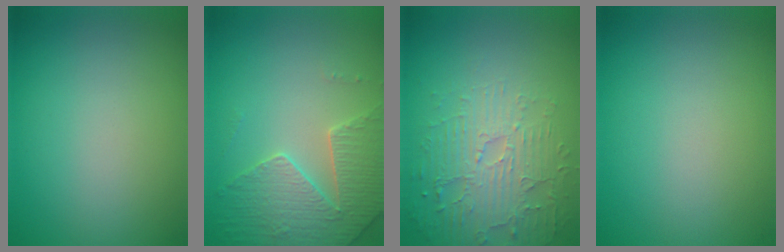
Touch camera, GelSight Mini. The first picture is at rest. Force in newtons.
{"total": 4.3, "press": 4.1, "slide": 1.1}
{"total": 4.9, "press": 3.7, "slide": 3.2}
{"total": 0.0}